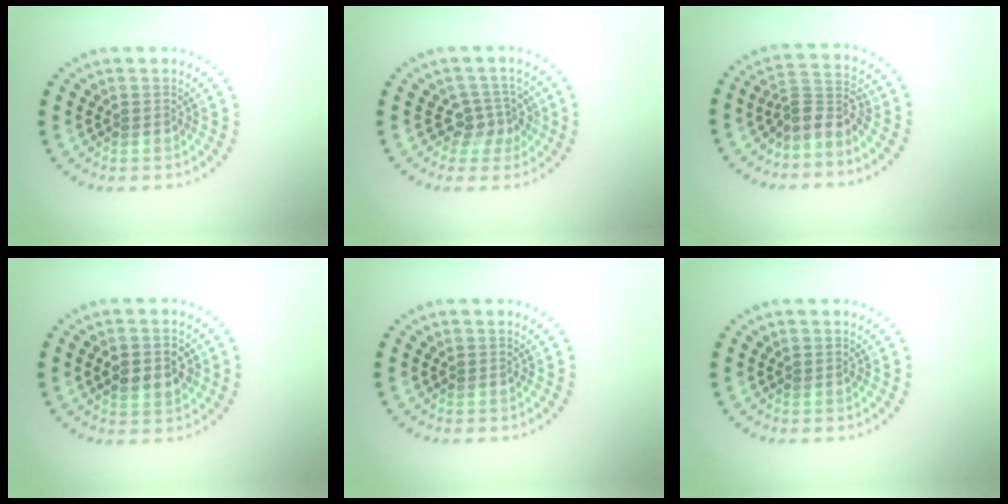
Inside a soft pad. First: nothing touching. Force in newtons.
{"total": 2.6, "press": 2.0, "slide": 1.6}
{"total": 3.0, "press": 2.3, "slide": 2.0}
{"total": 3.7, "press": 3.6, "slide": 0.3}
{"total": 0.0}
{"total": 0.0}